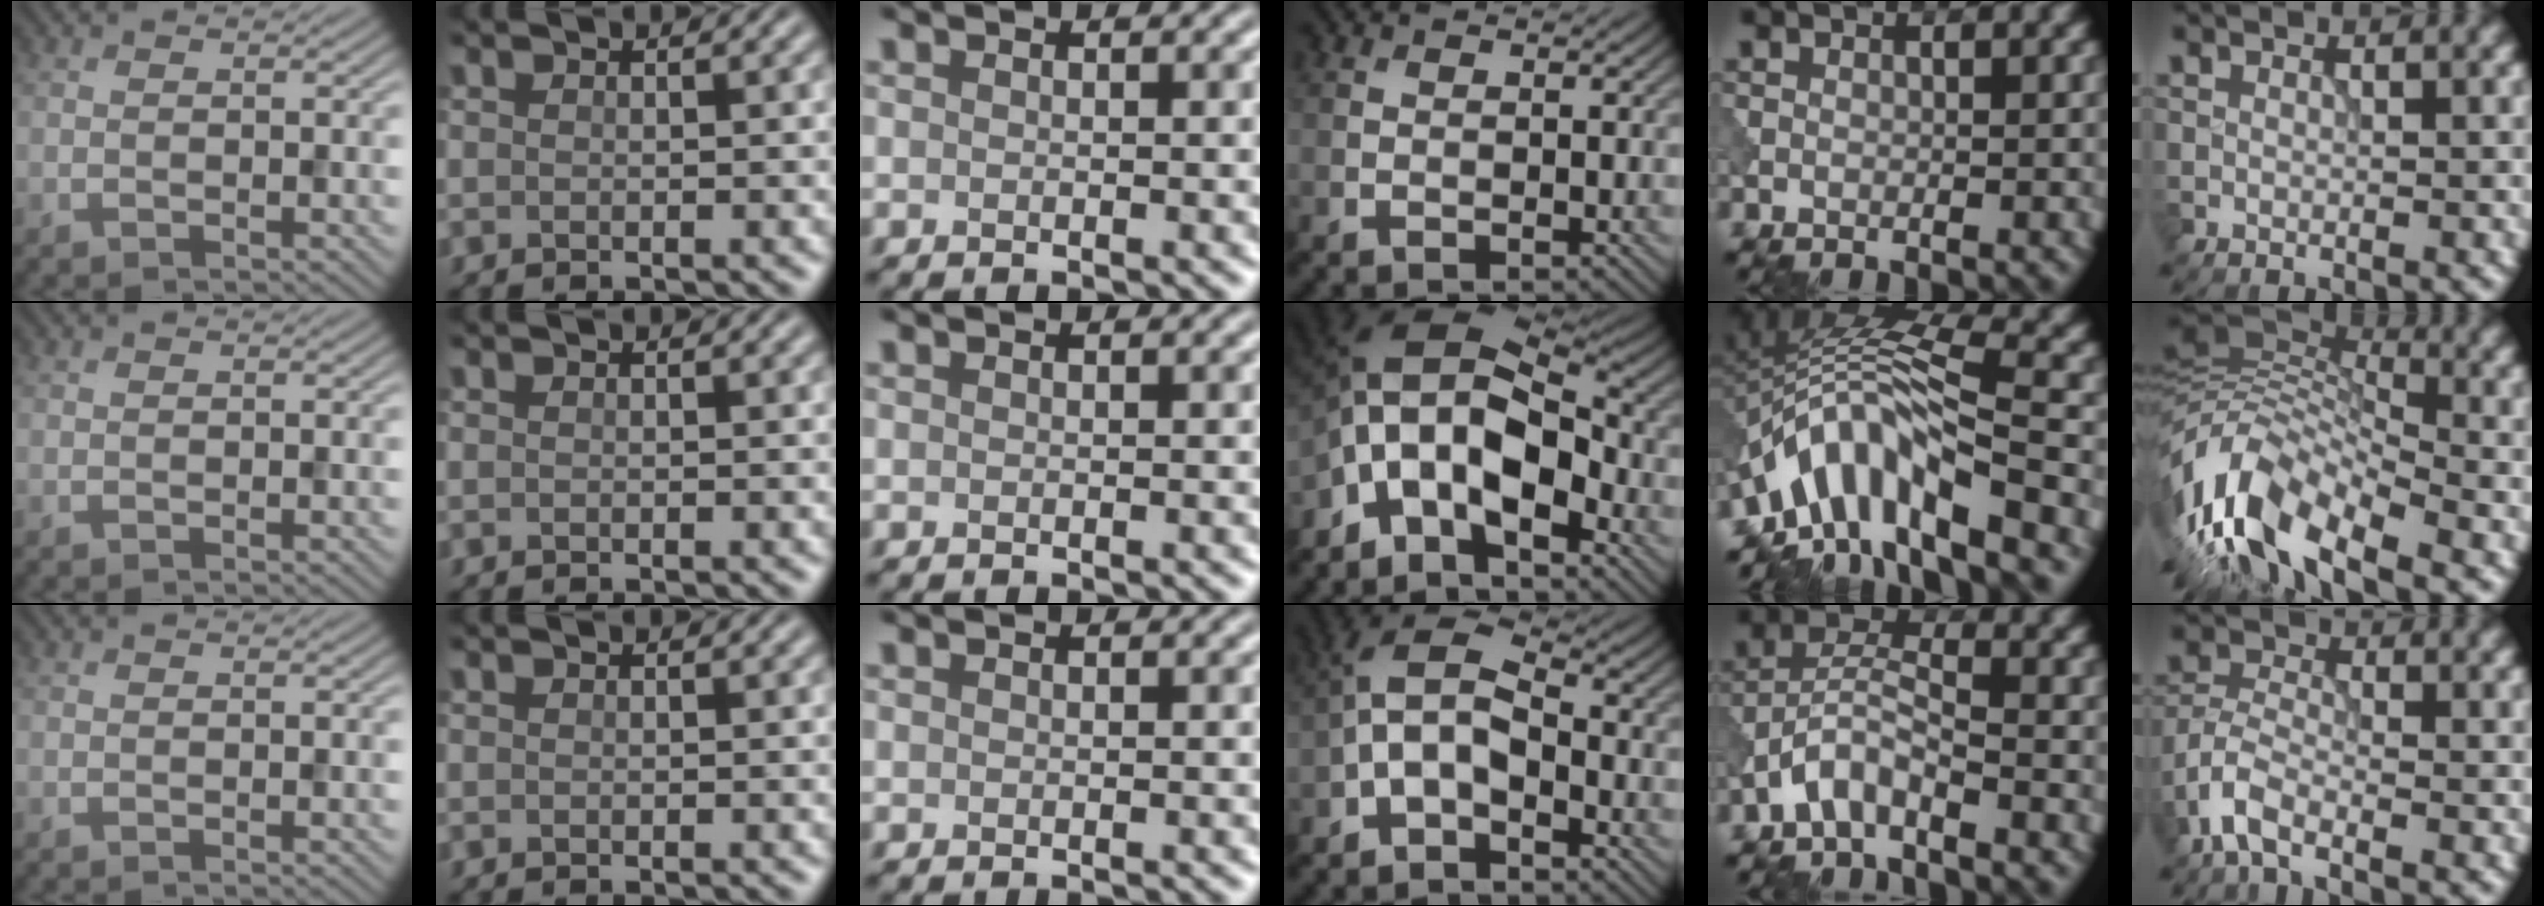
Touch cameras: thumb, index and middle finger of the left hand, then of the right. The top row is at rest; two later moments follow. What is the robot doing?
{"motion": "dispense", "object": "pipette"}